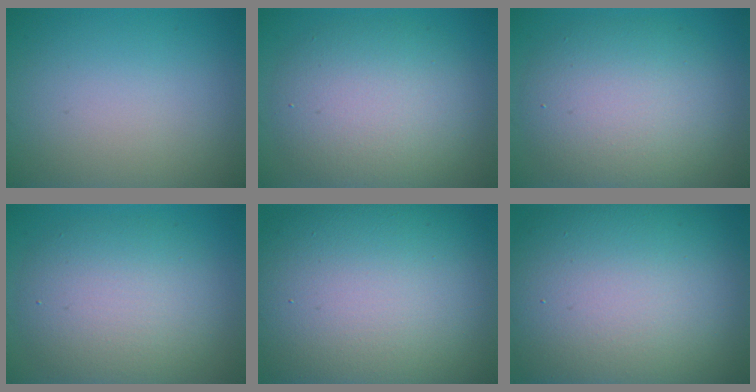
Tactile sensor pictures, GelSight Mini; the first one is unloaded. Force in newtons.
{"total": 7.1, "press": 7.0, "slide": 0.5}
{"total": 7.3, "press": 7.3, "slide": 0.3}
{"total": 6.7, "press": 6.7, "slide": 0.3}
{"total": 17.1, "press": 17.1, "slide": 1.1}
{"total": 16.8, "press": 16.7, "slide": 0.9}